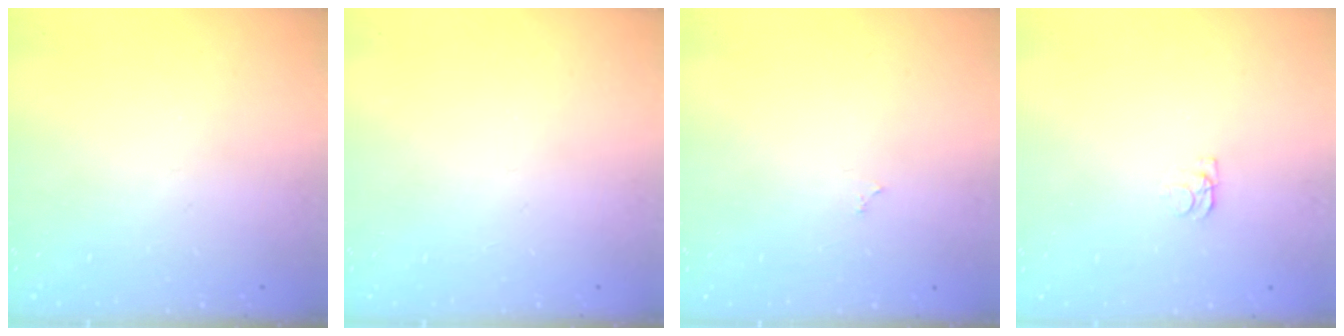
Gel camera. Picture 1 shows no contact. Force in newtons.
{"total": 0.0}
{"total": 1.8, "press": 1.8, "slide": 0.3}
{"total": 1.2, "press": 1.1, "slide": 0.3}